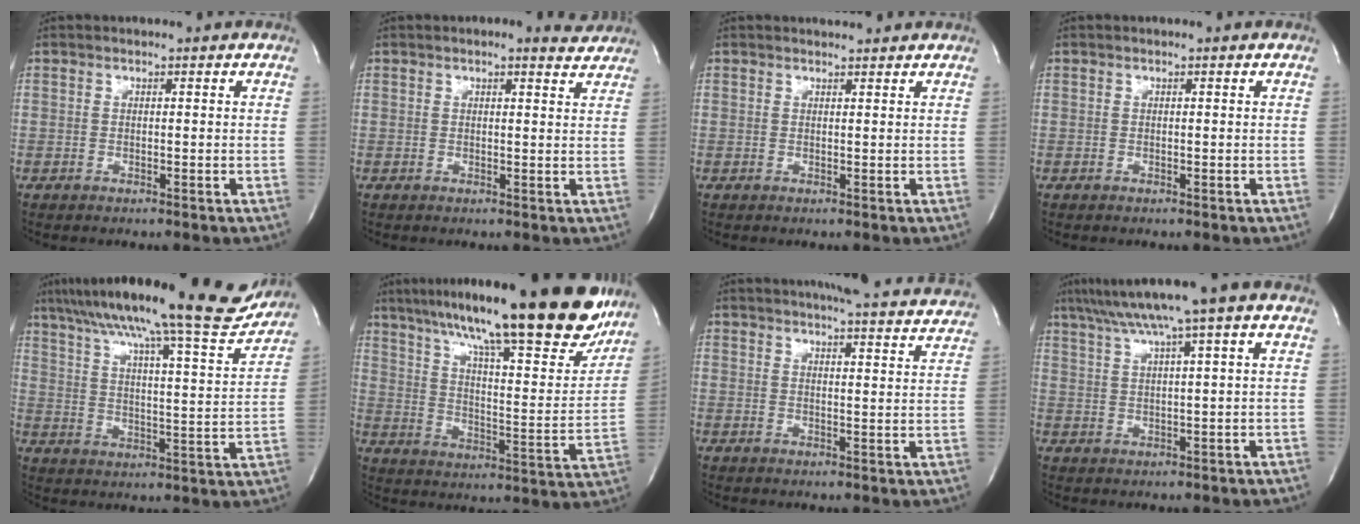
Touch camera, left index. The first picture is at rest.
{"total": 2.8, "force": [2.5, 0.8, 1.0], "torque": [-0.017, -0.001, 0.017]}
{"total": 1.8, "force": [1.8, 0.2, 0.2], "torque": [-0.010, 0.006, 0.026]}
{"total": 0.0}
{"total": 22.9, "force": [19.6, 1.1, 11.8], "torque": [-0.189, -0.014, 0.274]}
{"total": 26.8, "force": [20.6, 4.0, 16.6], "torque": [-0.256, -0.008, 0.296]}
{"total": 17.1, "force": [15.9, 1.4, 6.0], "torque": [-0.084, -0.010, 0.188]}
{"total": 9.5, "force": [5.9, -0.9, 7.4], "torque": [-0.123, 0.031, 0.095]}